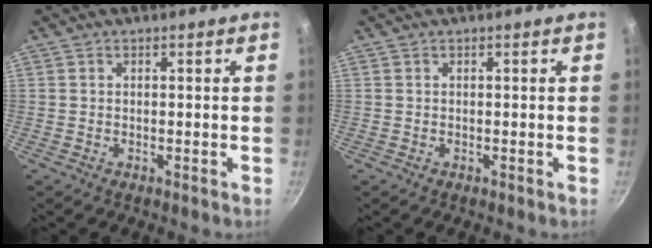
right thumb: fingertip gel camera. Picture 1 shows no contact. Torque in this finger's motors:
{"motor_torque": [-0.01, 0.01, 0.00, 0.00, 0.02]}